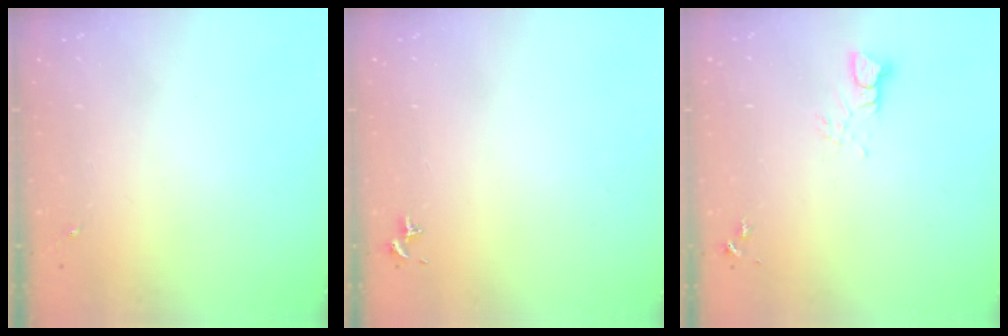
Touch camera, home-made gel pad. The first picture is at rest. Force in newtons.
{"total": 0.7, "press": 0.6, "slide": 0.5}
{"total": 3.2, "press": 3.2, "slide": 0.2}